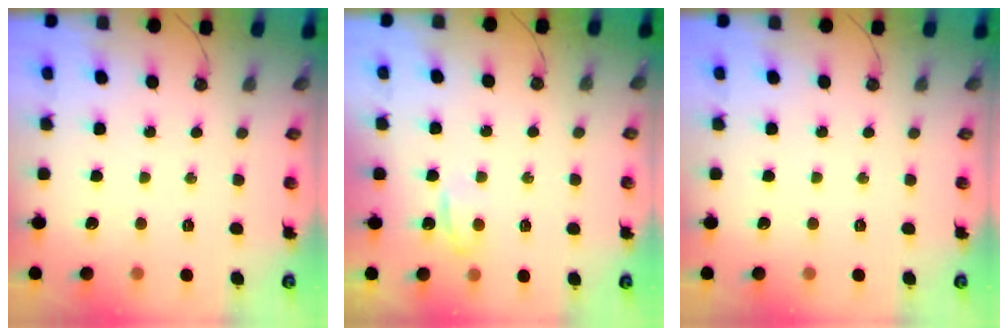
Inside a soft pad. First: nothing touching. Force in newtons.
{"total": 3.8, "press": 3.8, "slide": 0.6}
{"total": 0.0}